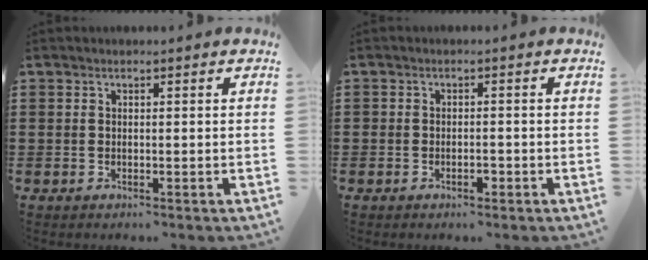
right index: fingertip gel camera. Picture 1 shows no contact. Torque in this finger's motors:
{"motor_torque": [-0.30, 0.07, 0.07, 0.00]}